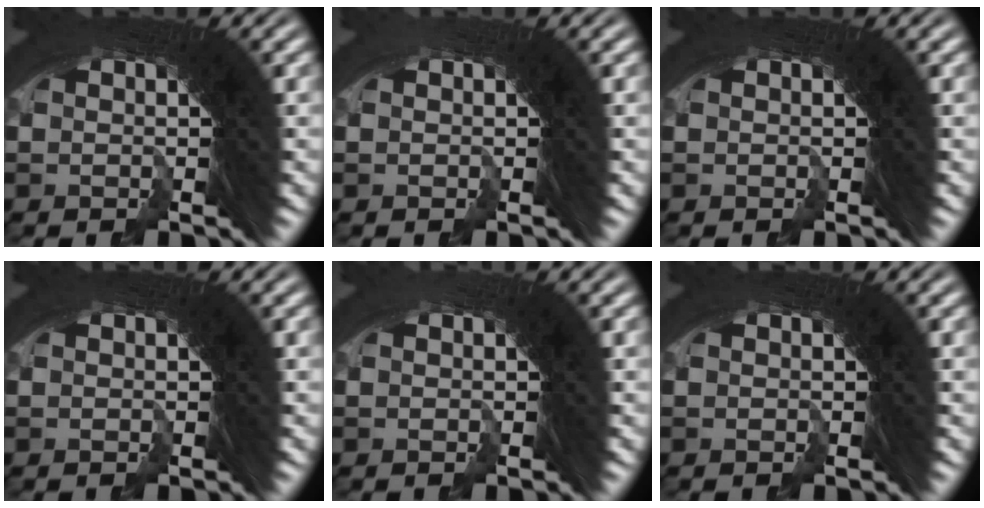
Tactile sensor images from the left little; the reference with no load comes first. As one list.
[{"total": 0.7, "force": [-0.3, -0.3, -0.5], "torque": [0.006, -0.001, -0.004]}, {"total": 0.0}, {"total": 0.0}, {"total": 0.5, "force": [-0.3, -0.2, -0.4], "torque": [0.004, -0.001, -0.003]}, {"total": 0.0}]